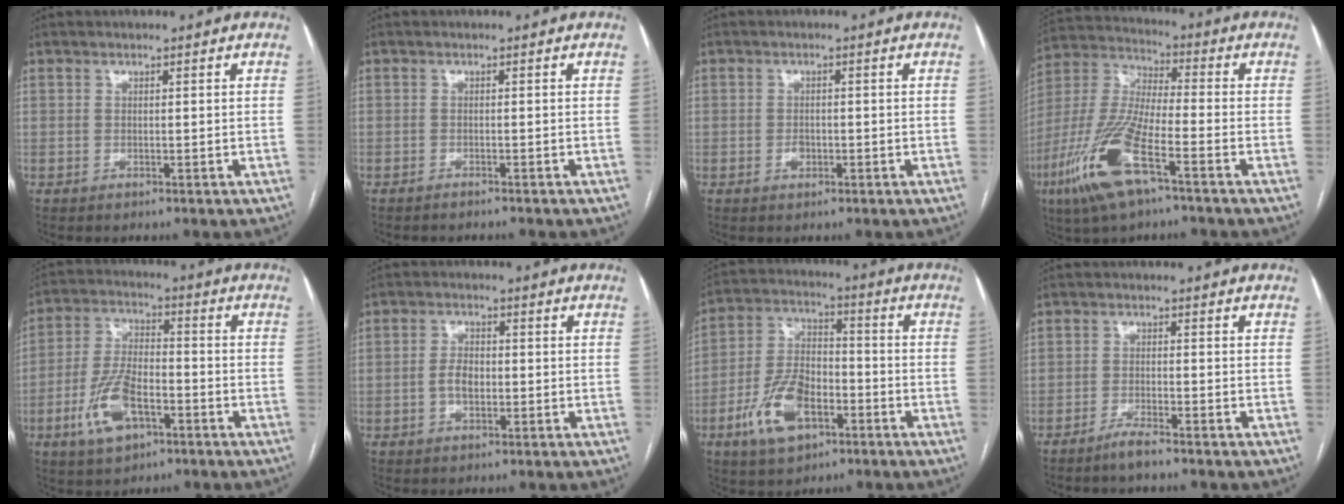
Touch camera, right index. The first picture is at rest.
{"total": 2.3, "force": [-2.2, 0.2, 0.6], "torque": [-0.009, -0.002, -0.028]}
{"total": 1.6, "force": [-0.6, 1.1, 1.0], "torque": [-0.018, 0.003, -0.007]}
{"total": 15.2, "force": [-7.5, 3.1, 12.9], "torque": [-0.286, -0.020, -0.142]}
{"total": 10.7, "force": [-4.6, 4.7, 8.5], "torque": [-0.191, 0.006, -0.082]}
{"total": 3.6, "force": [-0.7, 2.1, 2.8], "torque": [-0.057, 0.008, -0.013]}
{"total": 12.0, "force": [-5.3, 6.1, 8.9], "torque": [-0.194, 0.010, -0.094]}
{"total": 2.7, "force": [-2.3, -0.1, 1.3], "torque": [-0.032, -0.004, -0.046]}